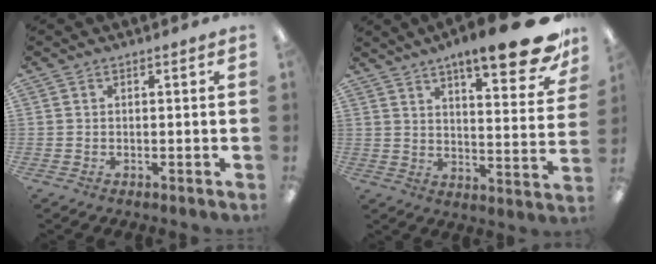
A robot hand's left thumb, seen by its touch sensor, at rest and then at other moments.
{"total": 15.4, "force": [11.4, 2.8, 9.9], "torque": [-0.138, -0.077, 0.181]}